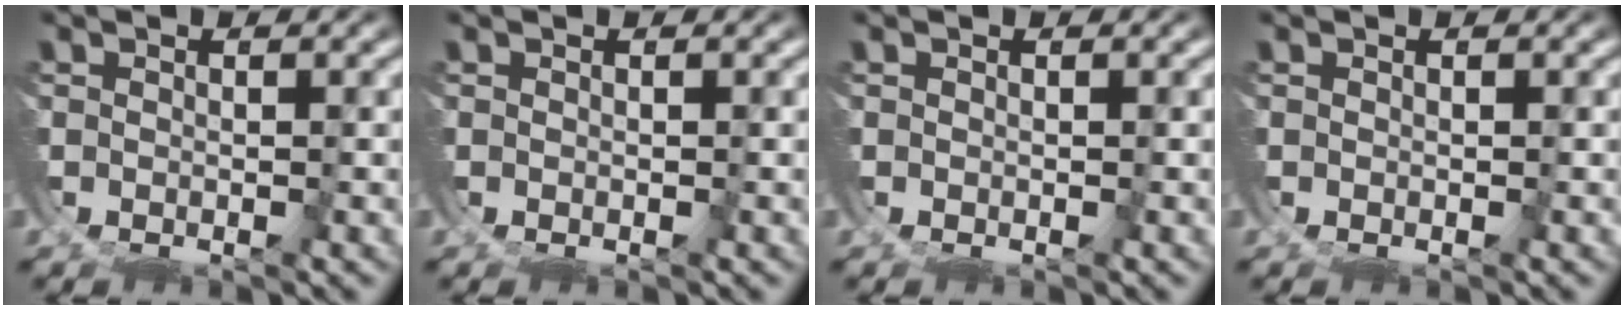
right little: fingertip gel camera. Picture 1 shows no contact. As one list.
[{"total": 0.0}, {"total": 0.0}, {"total": 0.0}]